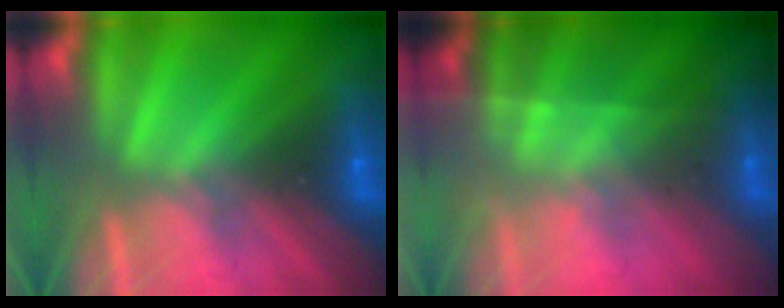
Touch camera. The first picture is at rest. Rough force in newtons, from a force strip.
{"total": 1.7}